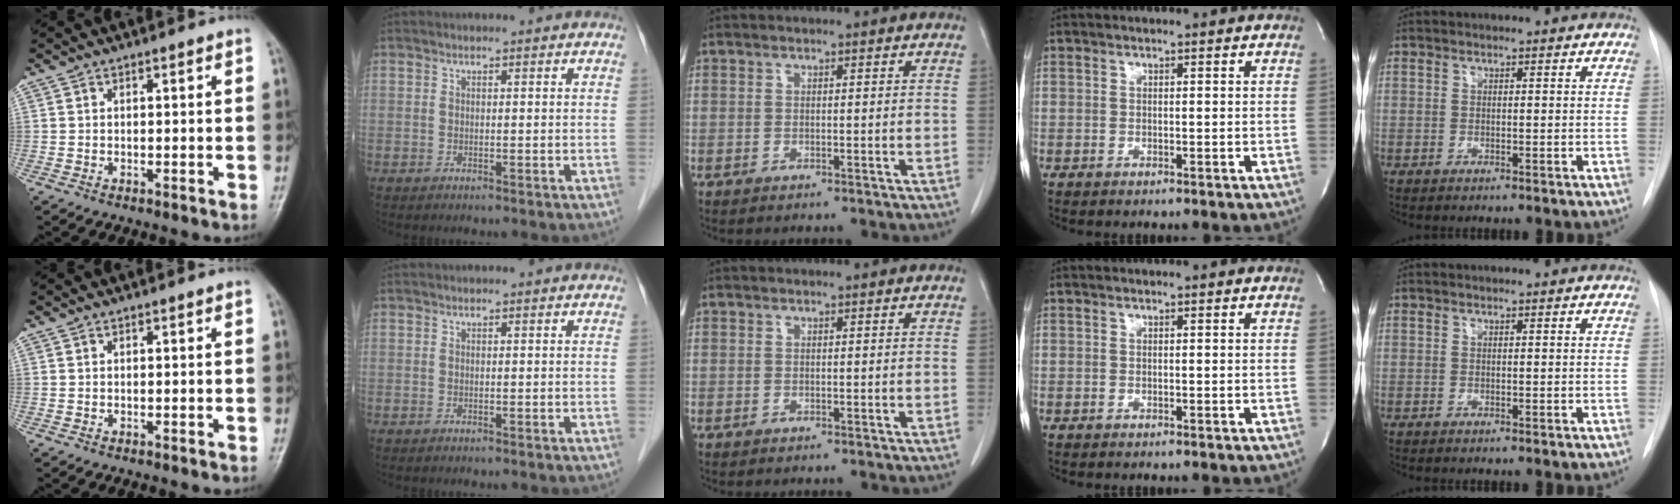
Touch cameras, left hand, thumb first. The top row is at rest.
{}